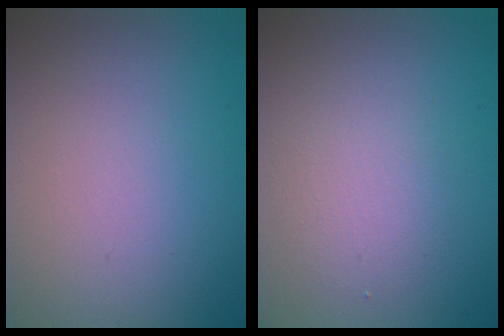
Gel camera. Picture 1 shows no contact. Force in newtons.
{"total": 2.2, "press": 2.2, "slide": 0.2}